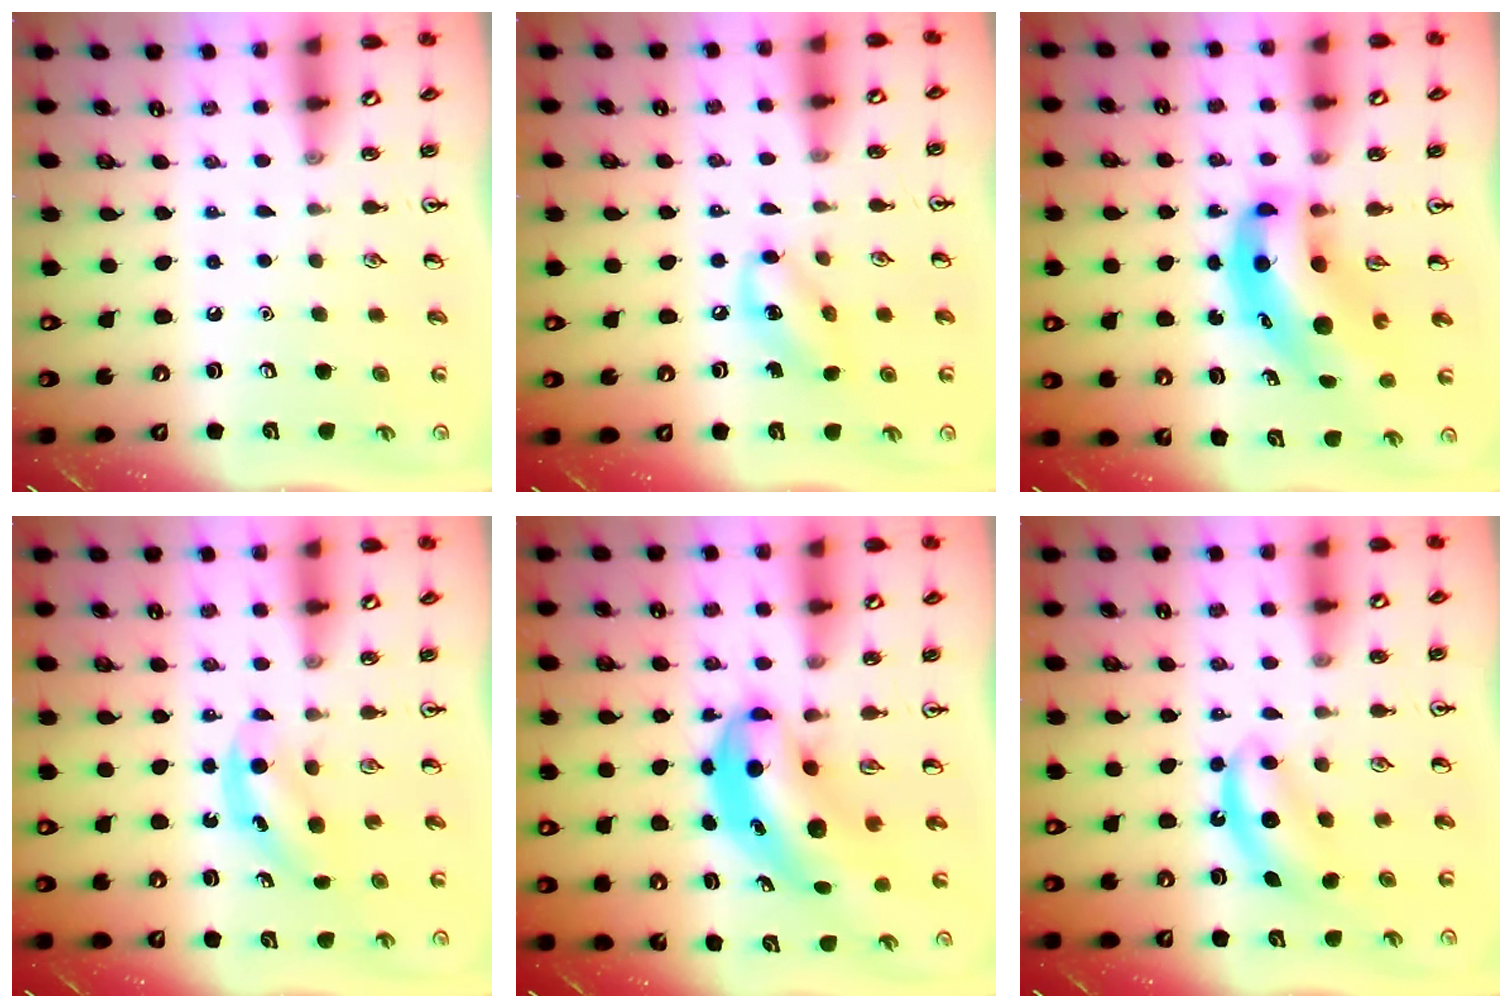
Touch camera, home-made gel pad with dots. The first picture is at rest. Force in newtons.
{"total": 6.8, "press": 6.8, "slide": 1.0}
{"total": 10.8, "press": 10.4, "slide": 3.1}
{"total": 4.1, "press": 4.1, "slide": 0.6}
{"total": 6.8, "press": 6.6, "slide": 1.9}
{"total": 5.2, "press": 5.1, "slide": 0.9}